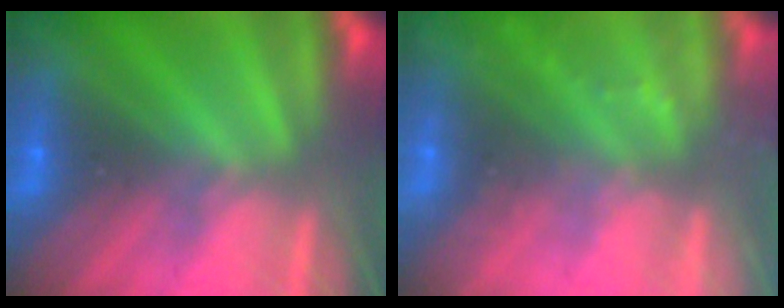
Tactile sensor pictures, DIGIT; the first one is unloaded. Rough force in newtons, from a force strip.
{"total": 2.2}